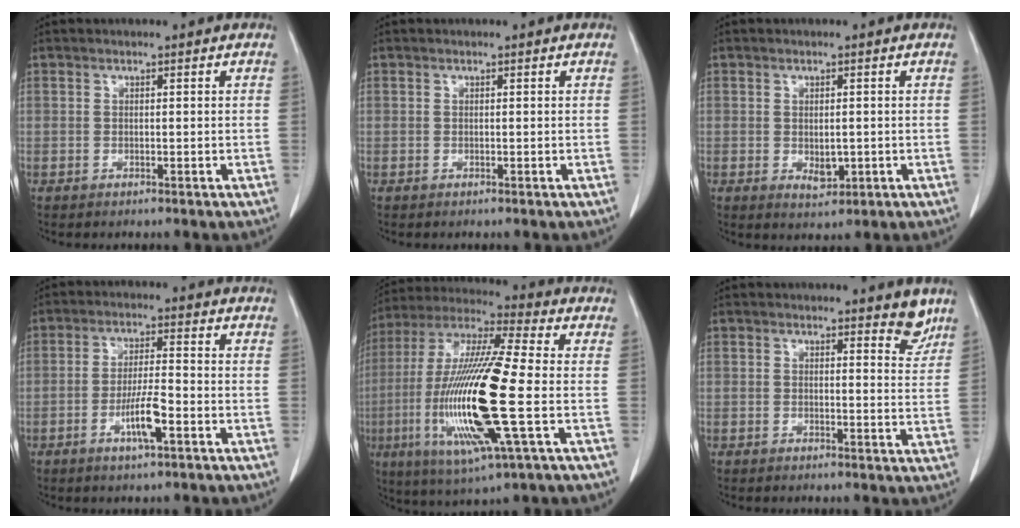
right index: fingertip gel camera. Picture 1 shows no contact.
{"total": 0.0}
{"total": 3.0, "force": [-0.4, 1.6, 2.5], "torque": [-0.039, -0.007, 0.003]}
{"total": 6.1, "force": [-2.5, 0.7, 5.6], "torque": [-0.106, -0.005, -0.045]}
{"total": 20.9, "force": [-3.6, 1.6, 20.5], "torque": [-0.433, -0.016, -0.068]}
{"total": 3.6, "force": [3.1, 0.9, 1.7], "torque": [-0.013, -0.025, 0.029]}